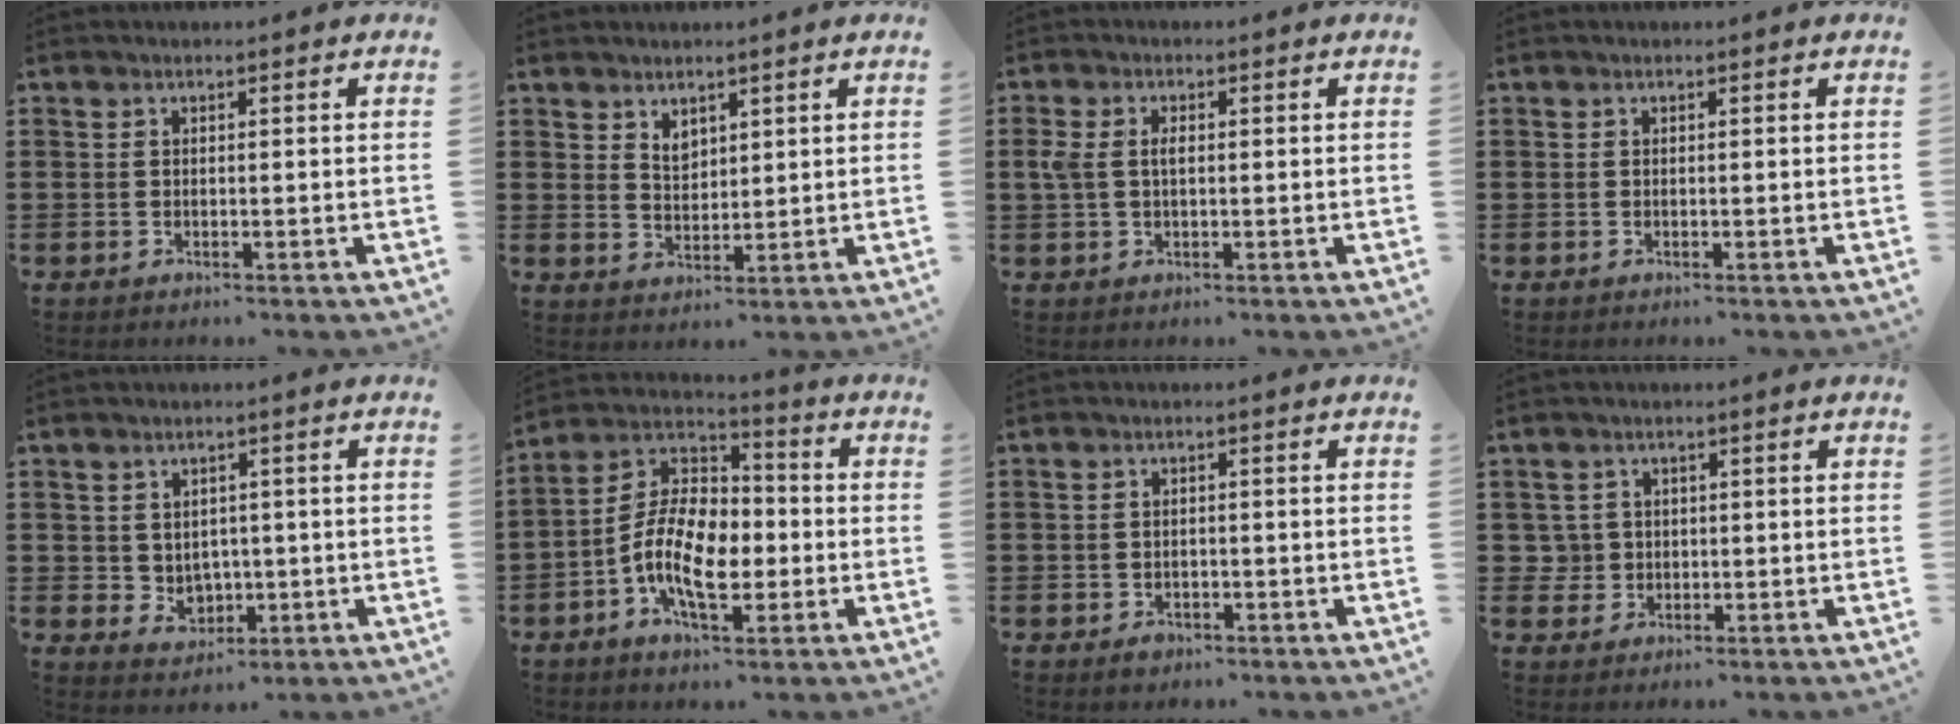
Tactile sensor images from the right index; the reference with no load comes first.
{"total": 2.6, "force": [2.0, 1.6, 0.7], "torque": [-0.019, 0.006, 0.038]}
{"total": 3.0, "force": [0.3, 1.7, 2.5], "torque": [-0.066, 0.003, 0.000]}
{"total": 0.0}
{"total": 2.9, "force": [1.3, 2.5, 0.6], "torque": [-0.025, 0.003, 0.022]}
{"total": 12.0, "force": [-2.9, 6.6, 9.6], "torque": [-0.224, 0.000, -0.058]}
{"total": 1.2, "force": [-0.9, 0.8, 0.4], "torque": [-0.009, -0.001, -0.019]}
{"total": 2.7, "force": [-0.1, 2.6, 0.5], "torque": [-0.030, 0.006, -0.006]}